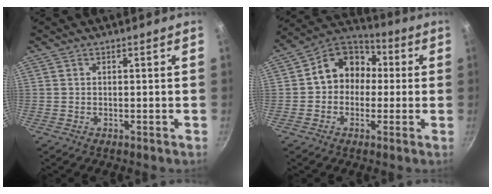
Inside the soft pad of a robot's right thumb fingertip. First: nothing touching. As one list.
[{"total": 10.2, "force": [0.0, 8.7, 5.4], "torque": [-0.034, 0.036, -0.026]}]